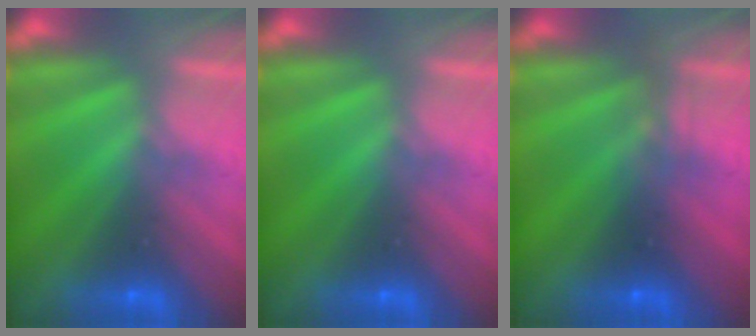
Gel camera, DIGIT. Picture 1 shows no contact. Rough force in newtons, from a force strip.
{"total": 0.0}
{"total": 2.3}